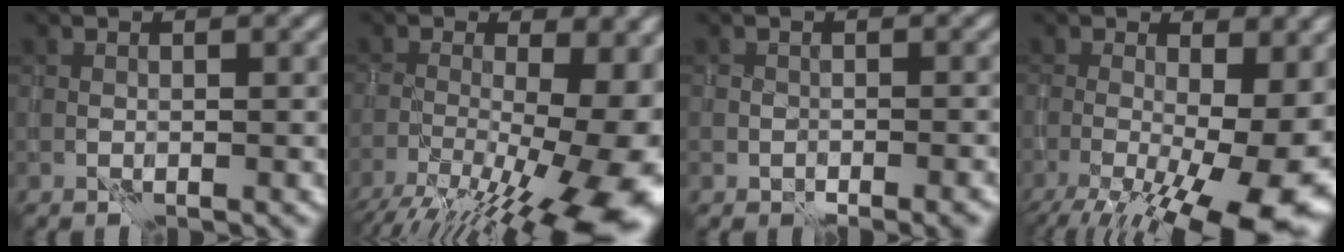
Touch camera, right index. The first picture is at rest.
{"total": 16.2, "force": [-6.4, 5.7, 13.7], "torque": [-0.200, -0.016, -0.088]}
{"total": 1.9, "force": [-1.4, 1.1, 0.7], "torque": [-0.009, 0.003, -0.013]}
{"total": 15.2, "force": [-4.3, 5.4, 13.5], "torque": [-0.182, -0.023, -0.052]}